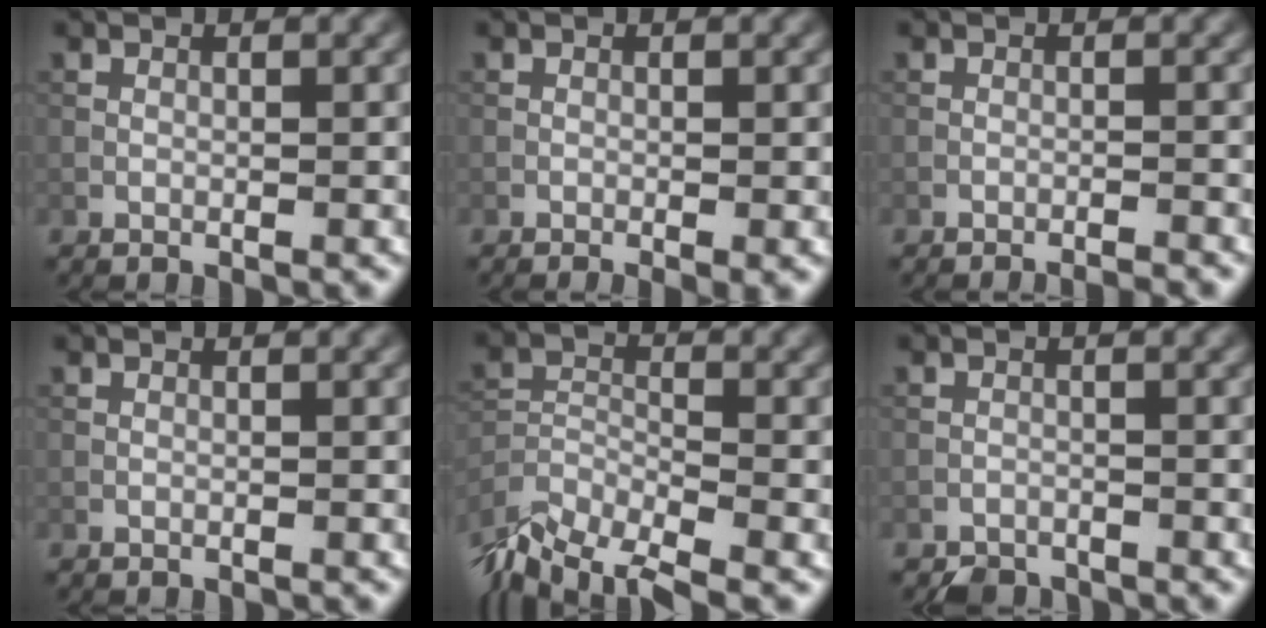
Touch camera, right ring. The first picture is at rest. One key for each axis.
{"total": 1.6, "fx": -0.6, "fy": 0.4, "fz": 1.4, "tx": -0.021, "ty": -0.004, "tz": -0.011}
{"total": 2.3, "fx": -2.0, "fy": 0.3, "fz": 1.0, "tx": -0.010, "ty": 0.003, "tz": -0.037}
{"total": 0.0}
{"total": 8.4, "fx": -6.4, "fy": 3.1, "fz": 4.3, "tx": -0.083, "ty": -0.012, "tz": -0.123}
{"total": 1.8, "fx": -1.8, "fy": 0.6, "fz": -0.1, "tx": 0.005, "ty": -0.002, "tz": -0.032}